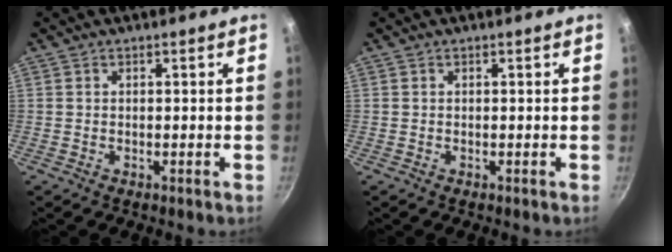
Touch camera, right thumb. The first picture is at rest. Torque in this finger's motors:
{"motor_torque": [0.11, 0.11, -0.08, -0.08, 0.03]}